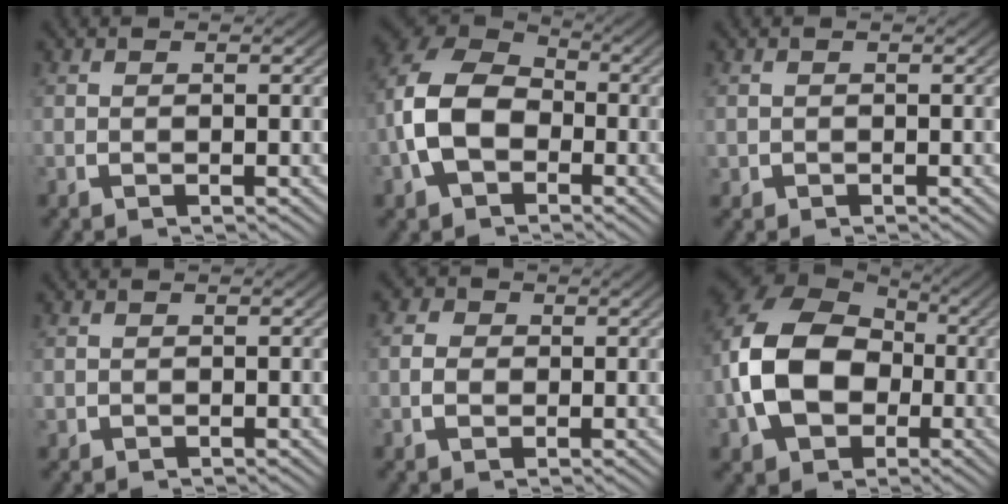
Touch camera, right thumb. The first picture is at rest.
{"total": 10.7, "force": [-0.8, 8.2, 6.8], "torque": [-0.154, -0.024, -0.005]}
{"total": 1.0, "force": [0.0, 0.9, 0.1], "torque": [-0.004, -0.009, 0.004]}
{"total": 0.8, "force": [0.1, 0.8, 0.2], "torque": [-0.004, -0.007, 0.005]}
{"total": 2.3, "force": [0.0, 2.1, 1.0], "torque": [-0.017, -0.010, 0.001]}
{"total": 13.4, "force": [-0.2, 10.0, 9.0], "torque": [-0.214, -0.042, 0.018]}